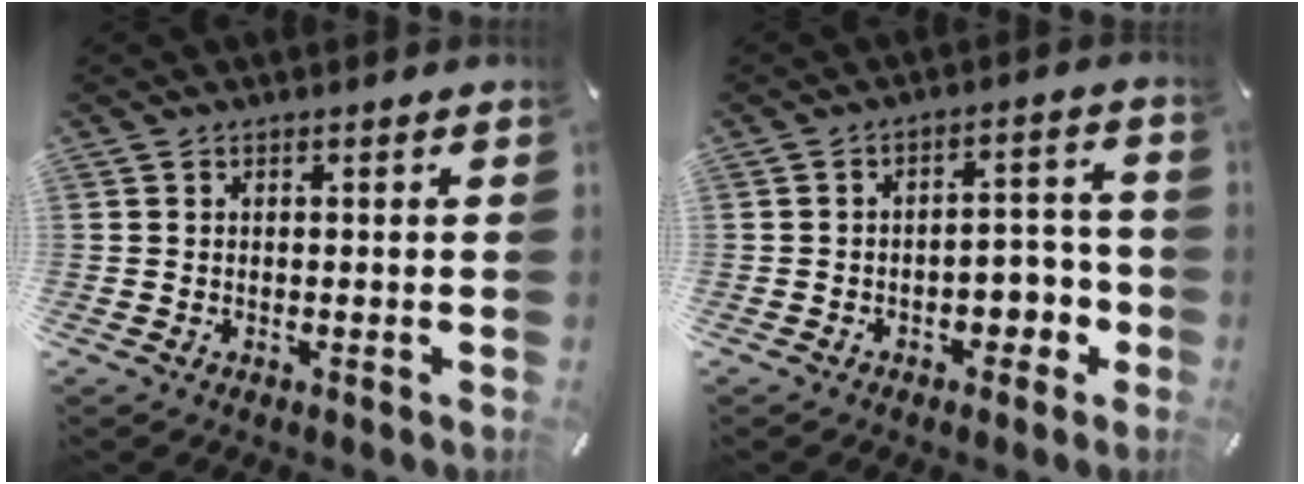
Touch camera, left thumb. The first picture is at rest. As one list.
[{"total": 6.5, "force": [-2.6, 4.3, 4.1], "torque": [-0.042, 0.007, -0.049]}]